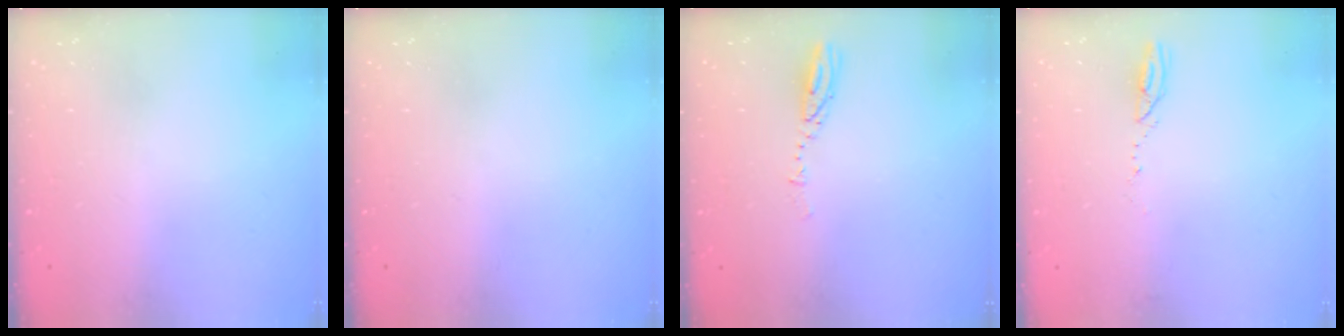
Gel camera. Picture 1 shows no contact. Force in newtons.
{"total": 0.0}
{"total": 3.6, "press": 3.5, "slide": 0.5}
{"total": 2.6, "press": 2.6, "slide": 0.3}